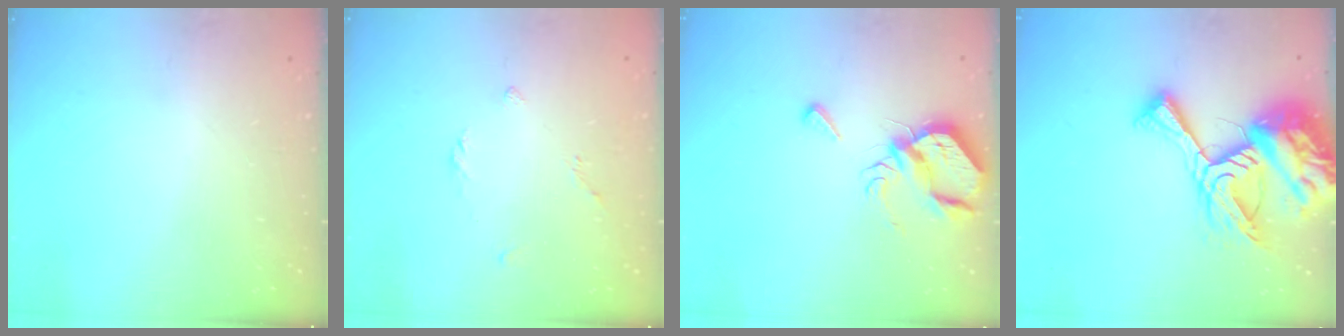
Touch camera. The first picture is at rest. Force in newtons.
{"total": 2.1, "press": 2.0, "slide": 0.6}
{"total": 9.6, "press": 9.5, "slide": 1.0}
{"total": 21.2, "press": 21.1, "slide": 2.2}